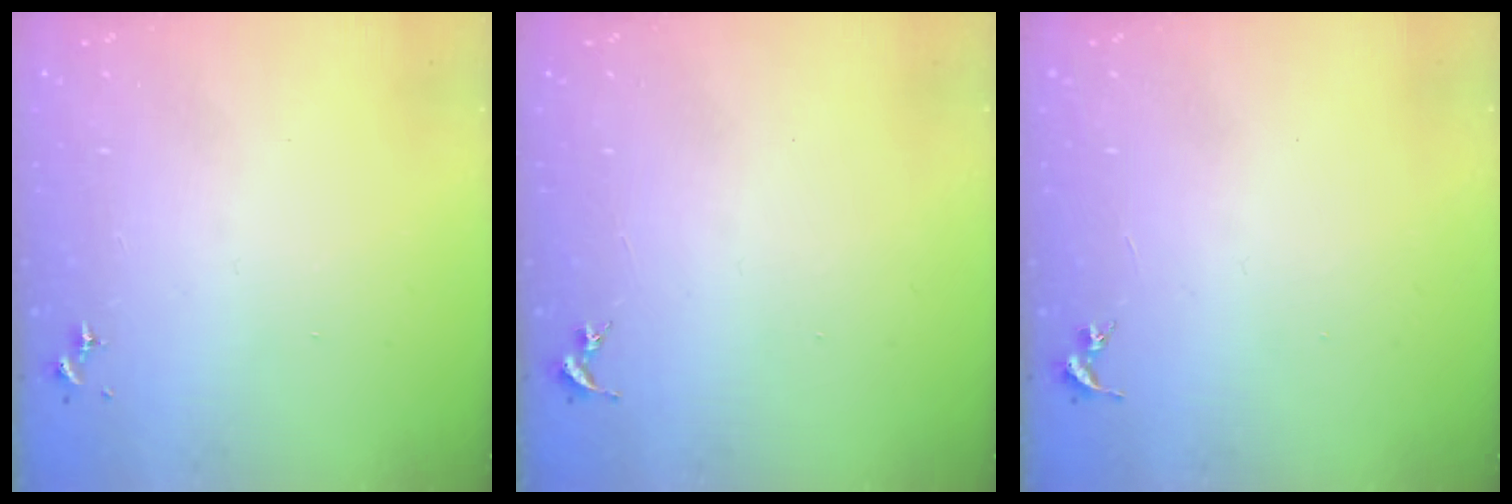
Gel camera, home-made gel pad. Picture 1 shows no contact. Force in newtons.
{"total": 0.0}
{"total": 0.0}